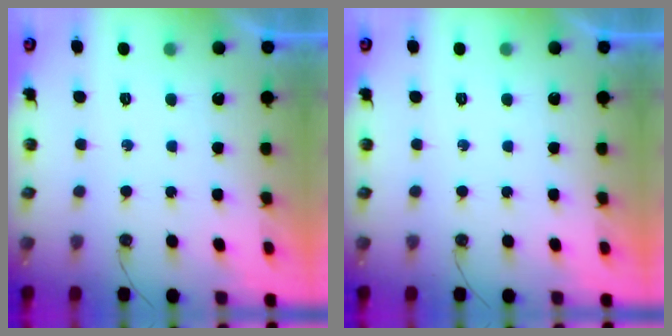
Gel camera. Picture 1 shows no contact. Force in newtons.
{"total": 0.0}